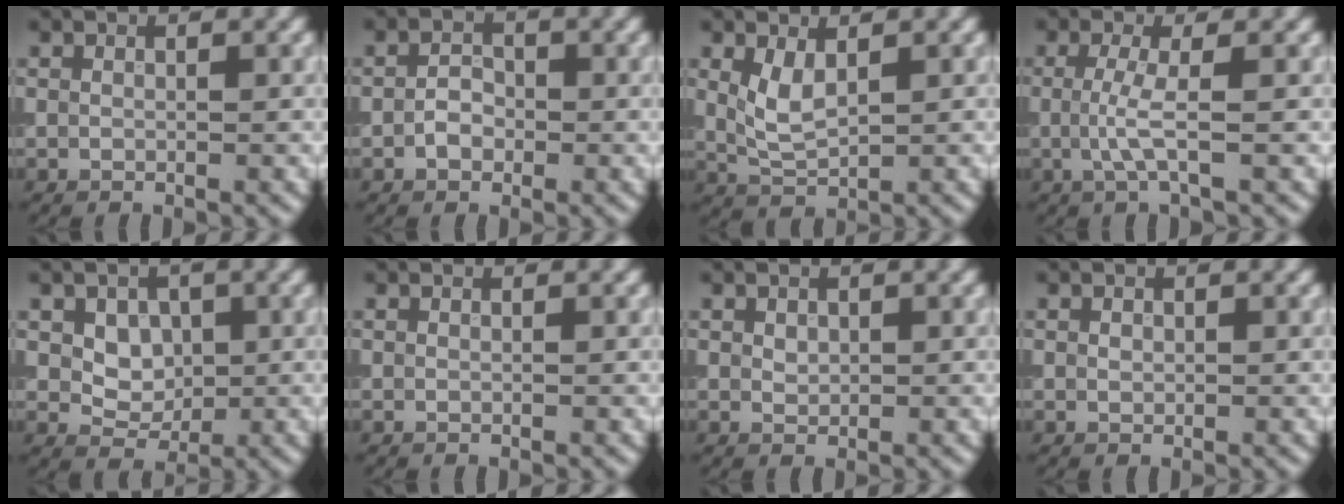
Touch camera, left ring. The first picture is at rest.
{"total": 1.8, "force": [-0.7, 1.3, 1.1], "torque": [-0.019, 0.004, -0.016]}
{"total": 2.9, "force": [0.9, 1.3, 2.4], "torque": [-0.055, -0.002, 0.023]}
{"total": 2.7, "force": [-0.2, 0.5, 2.6], "torque": [-0.056, -0.005, -0.006]}
{"total": 2.9, "force": [0.5, 2.3, 1.7], "torque": [-0.024, -0.003, 0.008]}
{"total": 0.0}
{"total": 0.8, "force": [0.3, 0.6, 0.4], "torque": [-0.008, -0.002, 0.008]}
{"total": 0.6, "force": [0.1, 0.4, 0.4], "torque": [-0.006, 0.000, 0.003]}